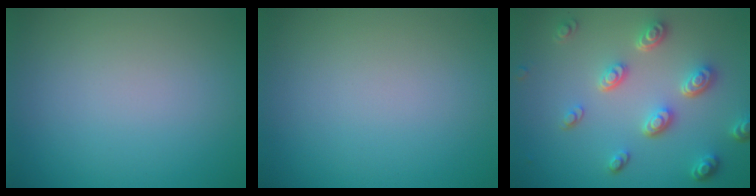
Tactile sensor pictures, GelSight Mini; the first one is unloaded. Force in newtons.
{"total": 0.0}
{"total": 4.7, "press": 3.6, "slide": 3.1}